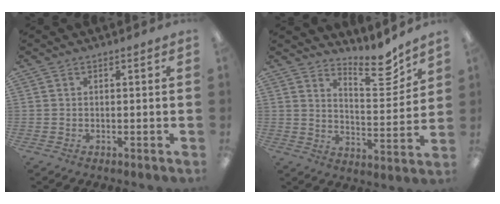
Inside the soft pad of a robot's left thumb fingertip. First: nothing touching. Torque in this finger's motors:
{"motor_torque": [0.71, -0.71, 0.36, -0.64, -0.01]}